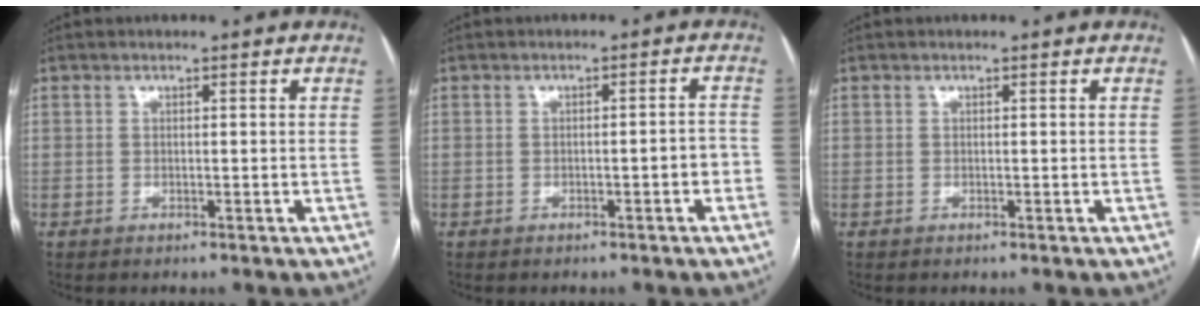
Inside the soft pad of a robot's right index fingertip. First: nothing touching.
{"total": 2.4, "force": [-1.1, 0.5, 2.1], "torque": [-0.023, 0.008, -0.014]}
{"total": 0.0}